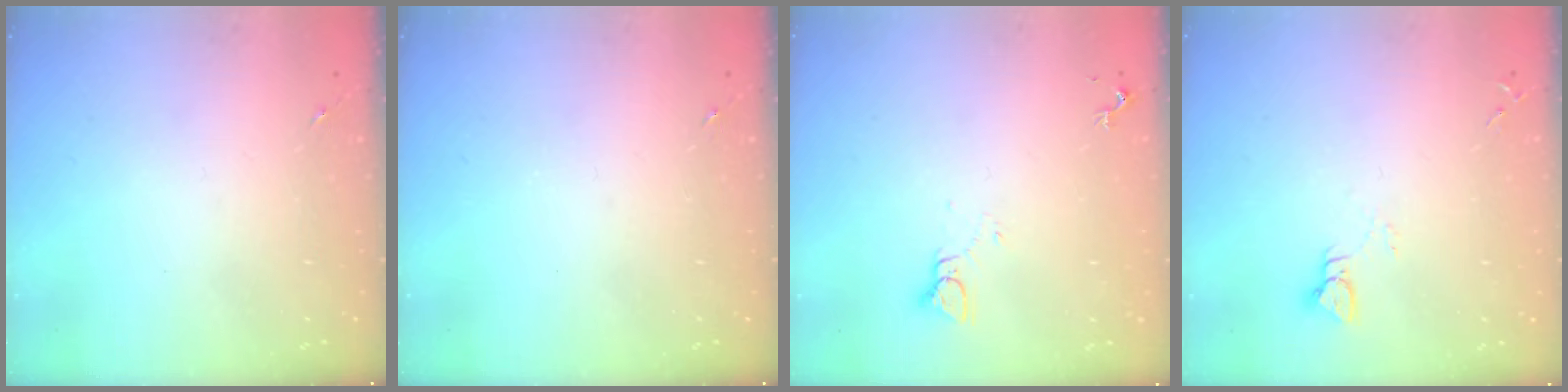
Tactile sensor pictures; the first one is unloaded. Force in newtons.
{"total": 0.0}
{"total": 3.0, "press": 3.0, "slide": 0.2}
{"total": 3.0, "press": 3.0, "slide": 0.3}